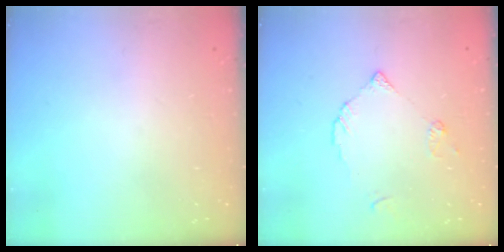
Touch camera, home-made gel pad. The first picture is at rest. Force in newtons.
{"total": 4.4, "press": 4.4, "slide": 0.6}